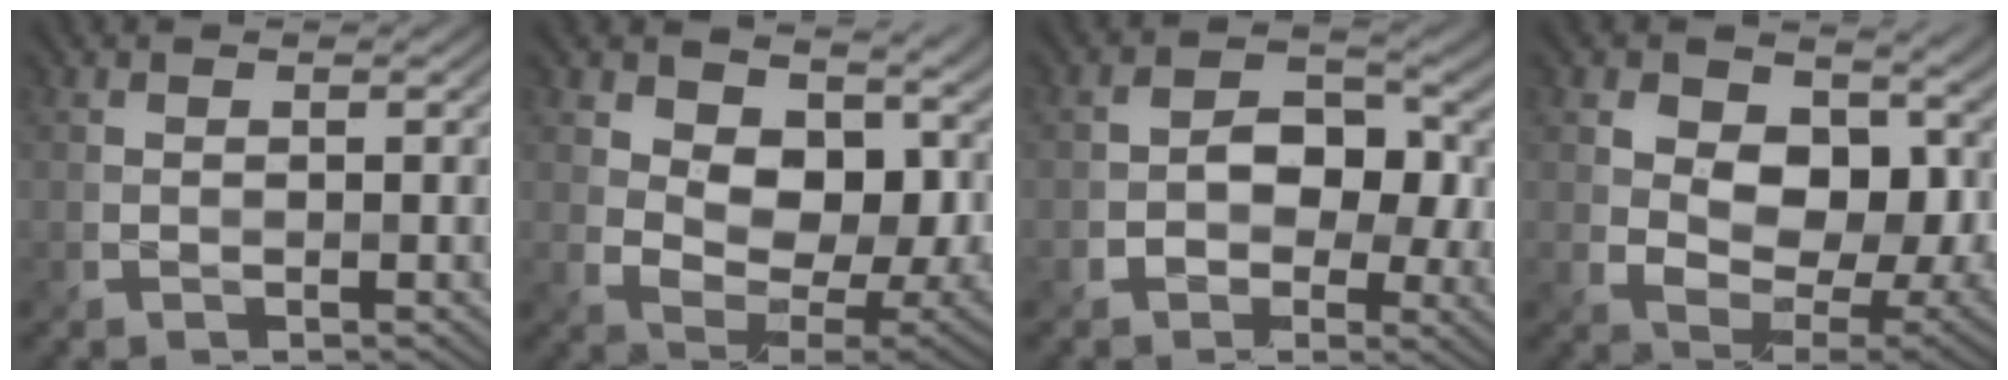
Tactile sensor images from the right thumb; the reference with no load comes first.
{"total": 13.1, "force": [3.5, 8.4, 9.4], "torque": [-0.157, -0.010, 0.069]}
{"total": 7.0, "force": [-0.4, 5.4, 4.5], "torque": [-0.065, -0.005, -0.017]}
{"total": 14.2, "force": [2.7, 9.5, 10.2], "torque": [-0.168, -0.002, 0.057]}